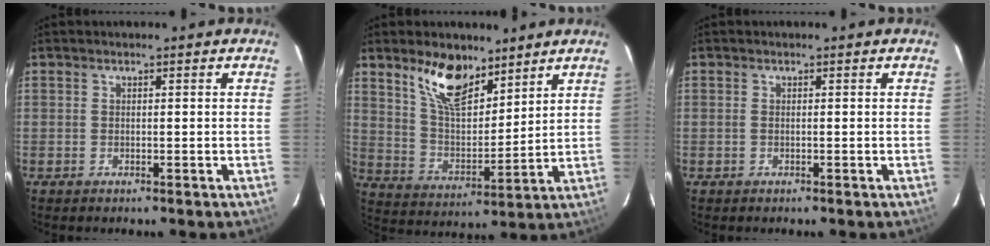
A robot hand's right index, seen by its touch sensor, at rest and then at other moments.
{"total": 12.1, "force": [8.4, 5.2, 7.0], "torque": [-0.123, -0.001, 0.160]}
{"total": 0.6, "force": [-0.1, 0.0, 0.6], "torque": [-0.012, 0.001, -0.004]}